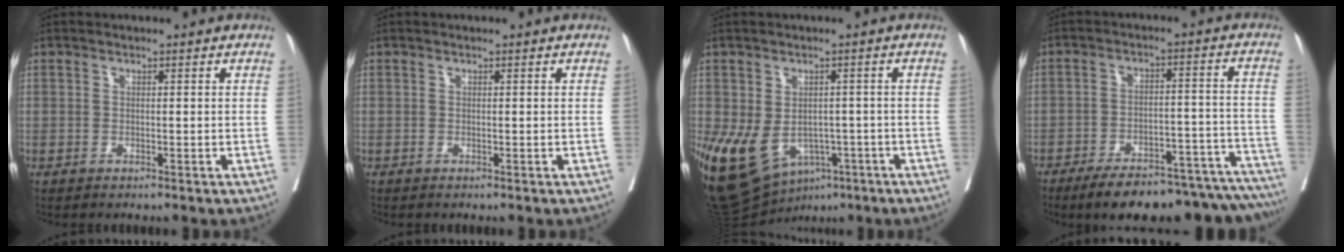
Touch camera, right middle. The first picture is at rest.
{"total": 0.0}
{"total": 15.8, "force": [-6.8, 10.8, 9.2], "torque": [-0.194, -0.005, -0.088]}
{"total": 22.7, "force": [-20.2, 4.5, 9.2], "torque": [-0.062, 0.022, -0.266]}